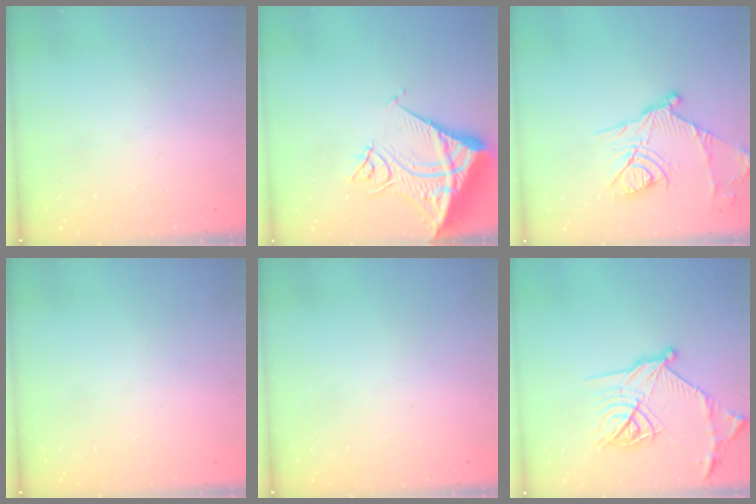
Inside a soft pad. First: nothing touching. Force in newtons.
{"total": 16.9, "press": 16.7, "slide": 2.3}
{"total": 15.1, "press": 15.0, "slide": 1.3}
{"total": 0.0}
{"total": 0.0}
{"total": 20.0, "press": 20.0, "slide": 1.2}